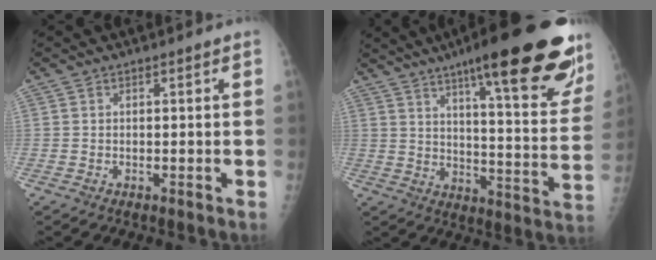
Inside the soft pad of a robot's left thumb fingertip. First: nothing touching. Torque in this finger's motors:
{"motor_torque": [1.00, 0.05, 1.59, -1.18, 0.17]}